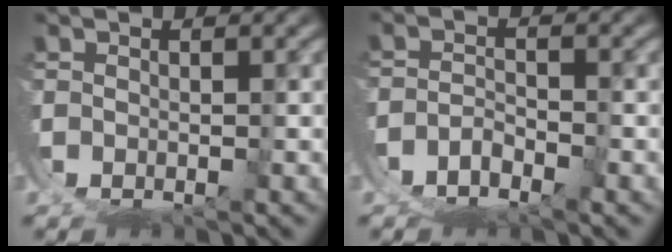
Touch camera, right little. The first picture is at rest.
{"total": 3.9, "force": [-2.9, 2.3, 1.2], "torque": [-0.023, -0.004, -0.056]}